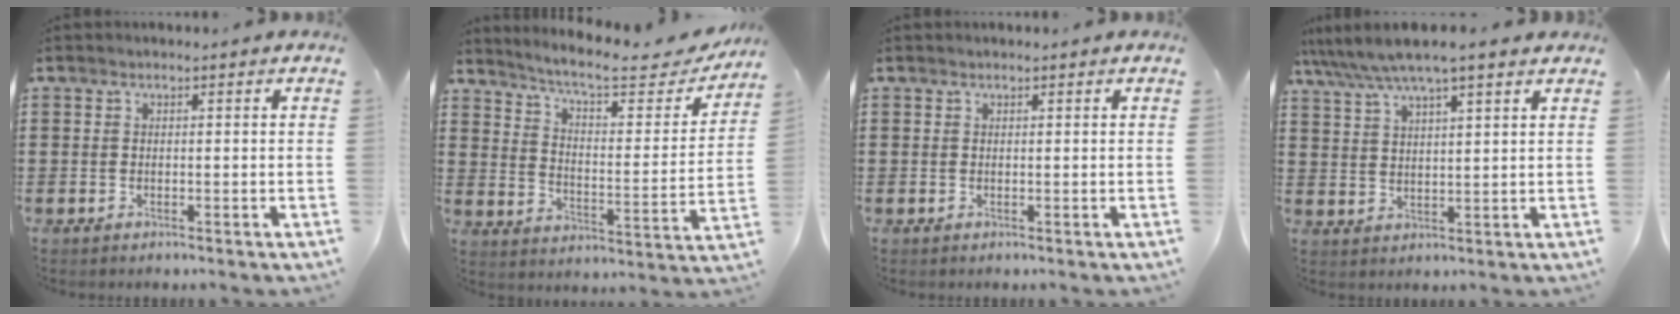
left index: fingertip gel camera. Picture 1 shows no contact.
{"total": 7.1, "force": [6.0, 0.7, 3.6], "torque": [-0.089, -0.038, 0.095]}
{"total": 0.0}
{"total": 5.6, "force": [4.5, 0.5, 3.2], "torque": [-0.077, -0.015, 0.078]}